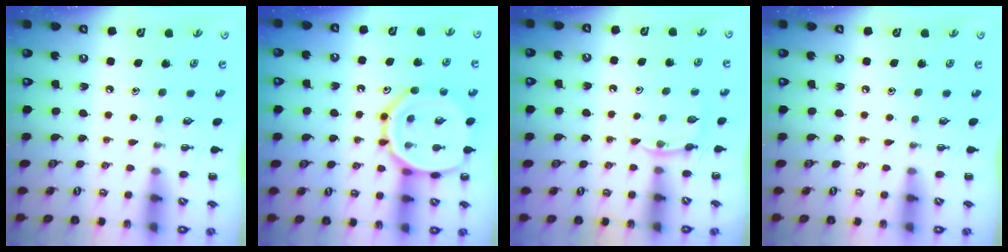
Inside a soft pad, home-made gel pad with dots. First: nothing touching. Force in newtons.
{"total": 15.3, "press": 15.2, "slide": 1.1}
{"total": 3.7, "press": 3.4, "slide": 1.3}
{"total": 0.0}